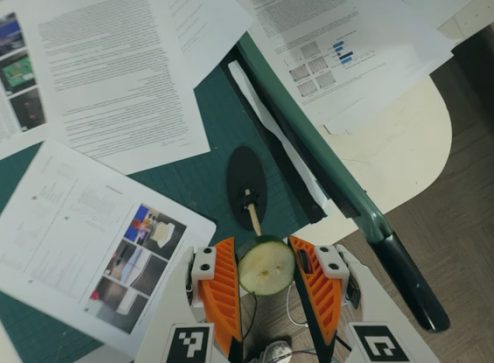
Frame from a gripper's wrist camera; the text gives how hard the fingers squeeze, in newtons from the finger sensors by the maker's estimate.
{"total": 11.1, "left": 11.3, "right": 10.9}